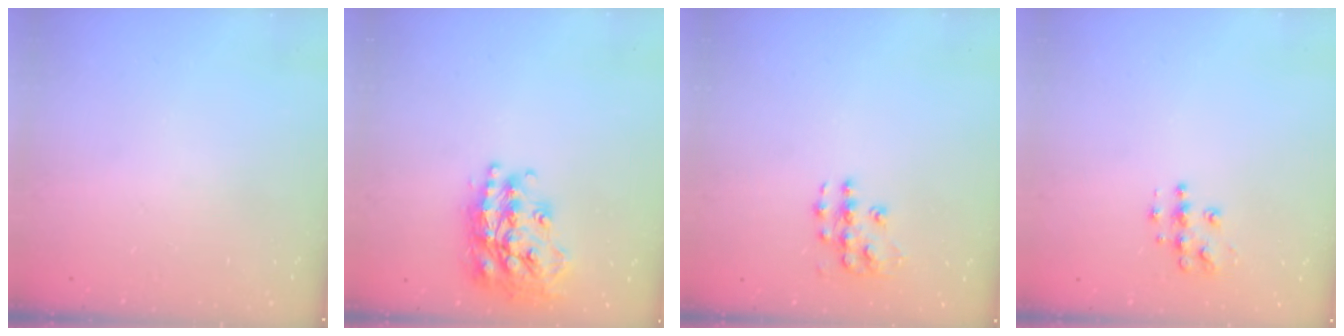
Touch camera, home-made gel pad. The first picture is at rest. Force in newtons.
{"total": 21.9, "press": 21.8, "slide": 1.8}
{"total": 8.9, "press": 8.8, "slide": 0.6}
{"total": 8.5, "press": 8.5, "slide": 0.5}